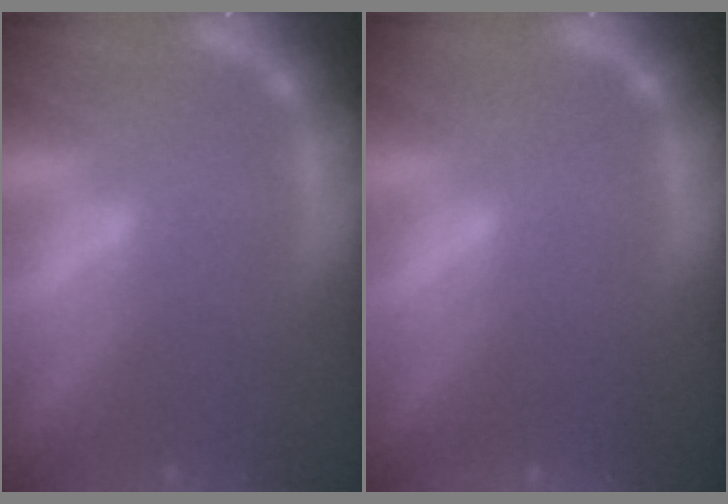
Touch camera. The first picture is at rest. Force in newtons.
{"total": 5.0}